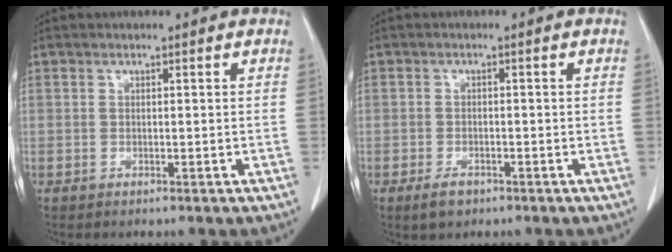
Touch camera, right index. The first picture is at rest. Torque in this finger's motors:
{"motor_torque": [-0.17, 0.02, -0.12, -0.05]}